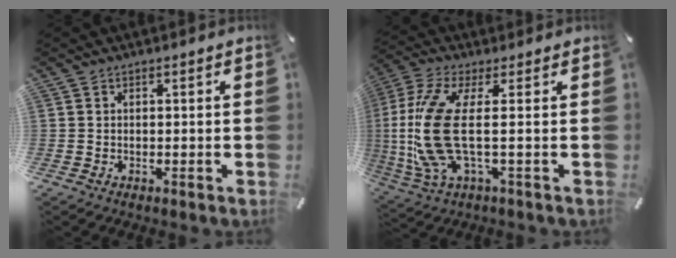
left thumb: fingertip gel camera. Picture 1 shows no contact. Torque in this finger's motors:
{"motor_torque": [2.33, 2.68, 2.61, 0.15, 0.64]}